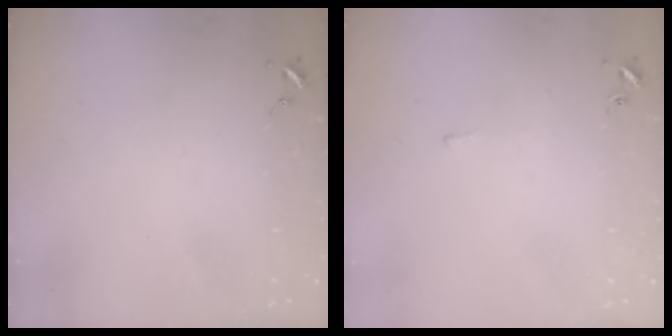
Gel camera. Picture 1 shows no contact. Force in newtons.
{"total": 2.2, "press": 2.2, "slide": 0.5}